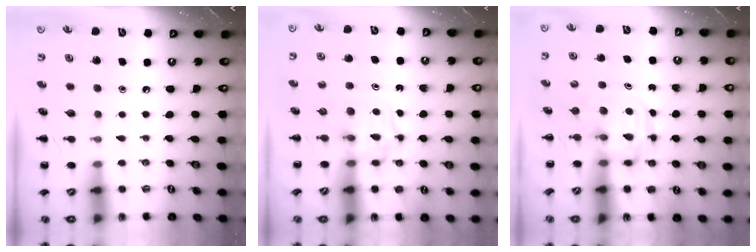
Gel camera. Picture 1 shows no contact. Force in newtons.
{"total": 3.9, "press": 3.9, "slide": 0.3}
{"total": 3.2, "press": 3.2, "slide": 0.2}